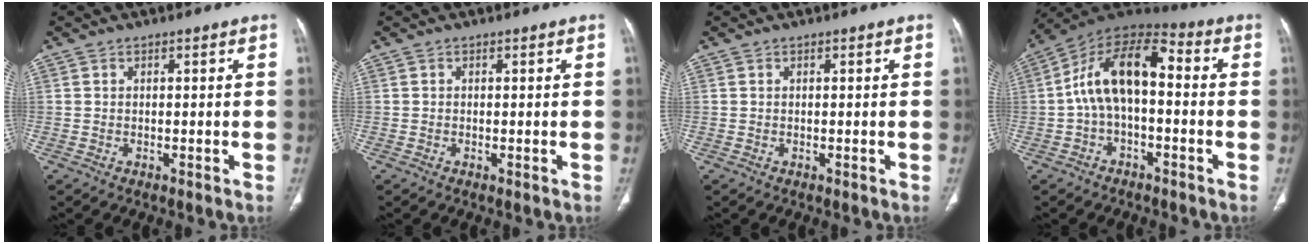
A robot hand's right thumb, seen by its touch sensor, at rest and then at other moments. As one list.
[{"total": 0.0}, {"total": 0.0}, {"total": 13.4, "force": [-0.2, 7.0, 11.4], "torque": [-0.190, 0.050, -0.017]}]